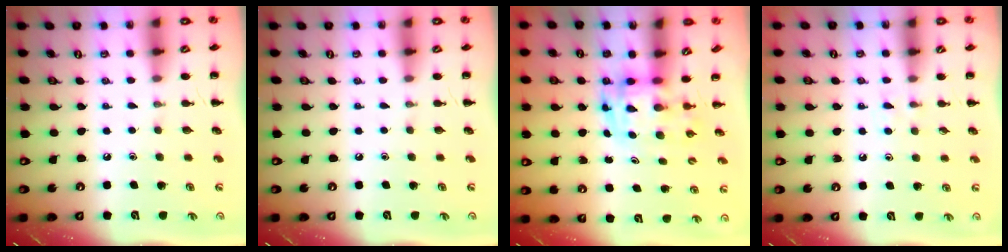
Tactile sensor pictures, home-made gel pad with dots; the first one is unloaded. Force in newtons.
{"total": 0.0}
{"total": 3.5, "press": 3.4, "slide": 0.7}
{"total": 3.1, "press": 2.9, "slide": 1.2}